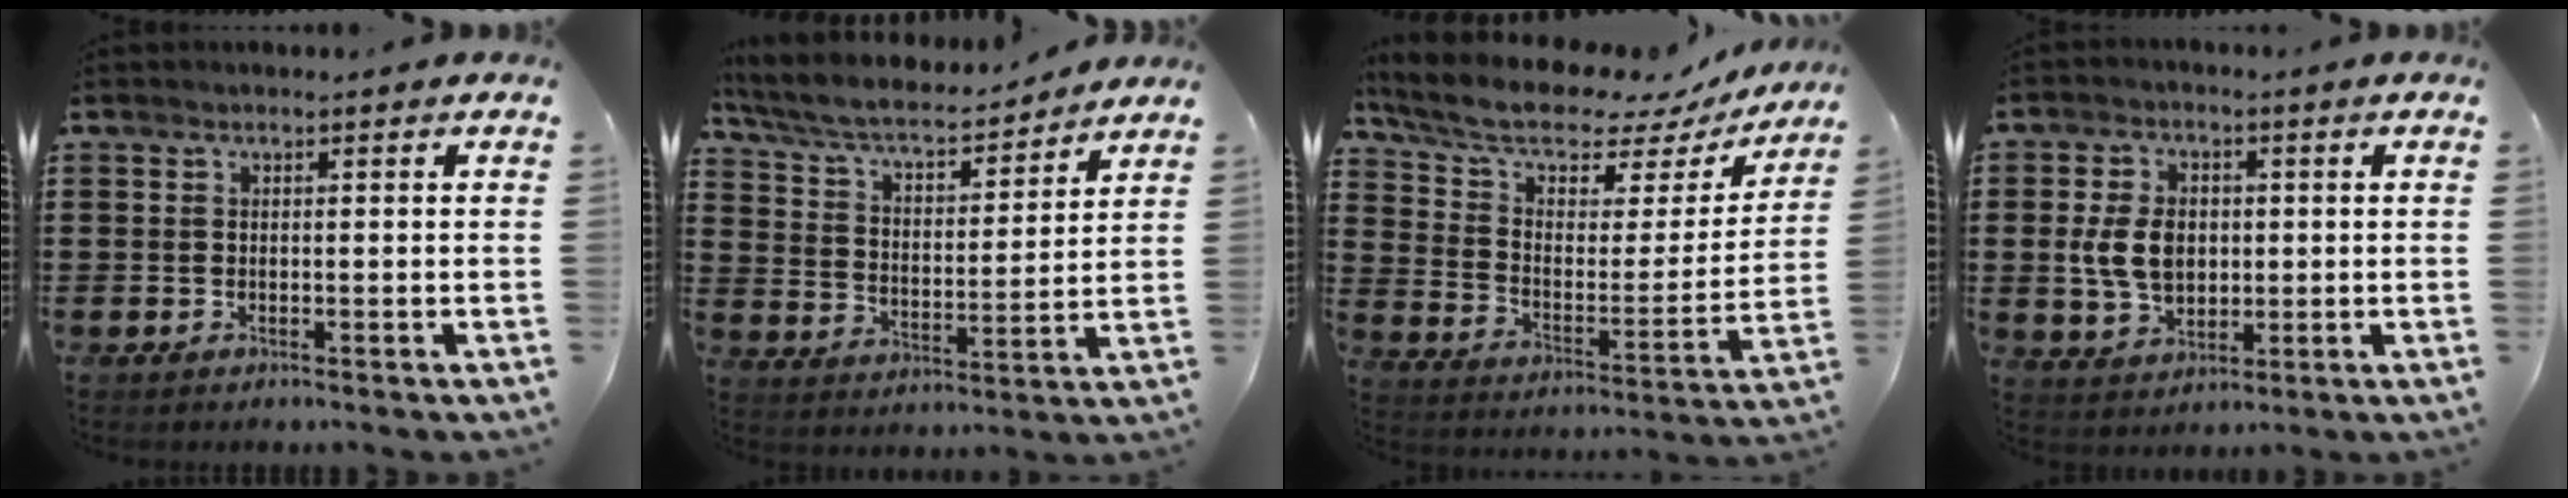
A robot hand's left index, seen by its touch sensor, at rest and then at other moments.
{"total": 6.1, "force": [5.2, 1.1, 2.9], "torque": [-0.078, -0.032, 0.084]}
{"total": 9.7, "force": [8.0, 3.2, 4.5], "torque": [-0.115, -0.047, 0.138]}
{"total": 7.6, "force": [0.3, 5.5, 5.2], "torque": [-0.121, 0.006, -0.001]}